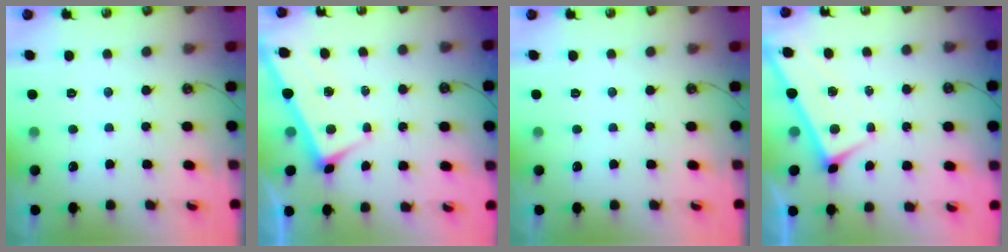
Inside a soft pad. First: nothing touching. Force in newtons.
{"total": 3.3, "press": 3.3, "slide": 0.0}
{"total": 0.0}
{"total": 1.2, "press": 1.1, "slide": 0.4}